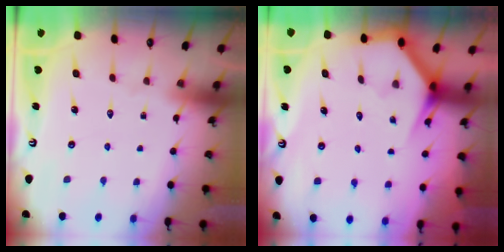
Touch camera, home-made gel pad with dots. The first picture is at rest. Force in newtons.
{"total": 3.5, "press": 3.5, "slide": 0.2}